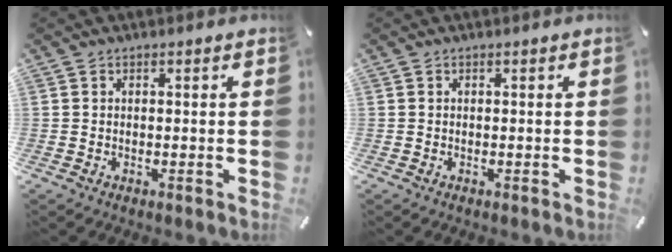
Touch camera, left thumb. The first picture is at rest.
{"total": 0.0}